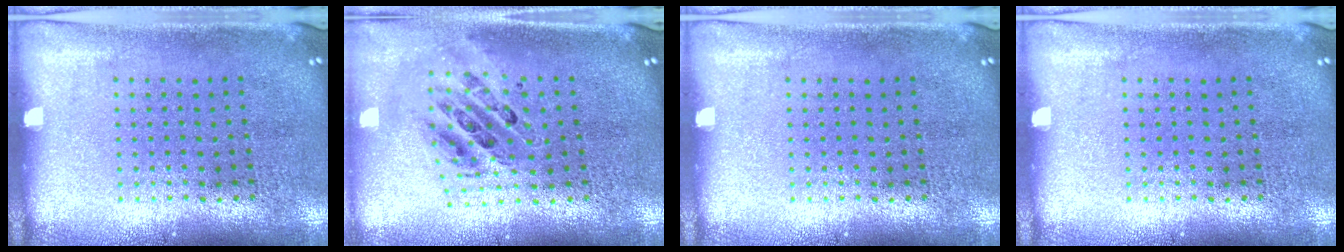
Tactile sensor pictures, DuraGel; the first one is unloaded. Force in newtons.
{"total": 1.0, "press": 0.9, "slide": 0.3}
{"total": 0.0}
{"total": 0.0}